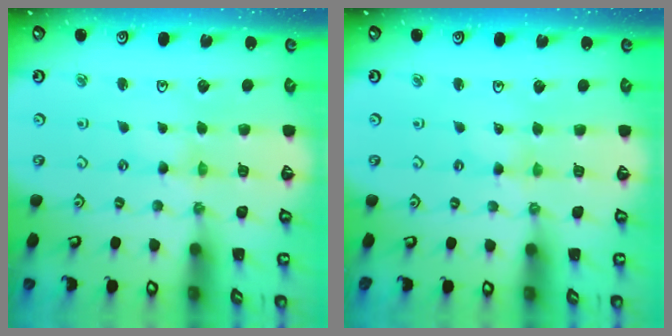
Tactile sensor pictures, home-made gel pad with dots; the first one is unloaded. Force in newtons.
{"total": 0.0}